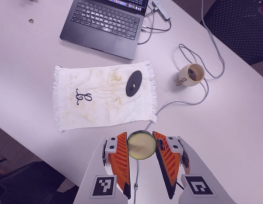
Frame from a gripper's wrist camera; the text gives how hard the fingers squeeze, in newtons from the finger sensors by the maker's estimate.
{"total": 10.2, "left": 10.1, "right": 10.3}